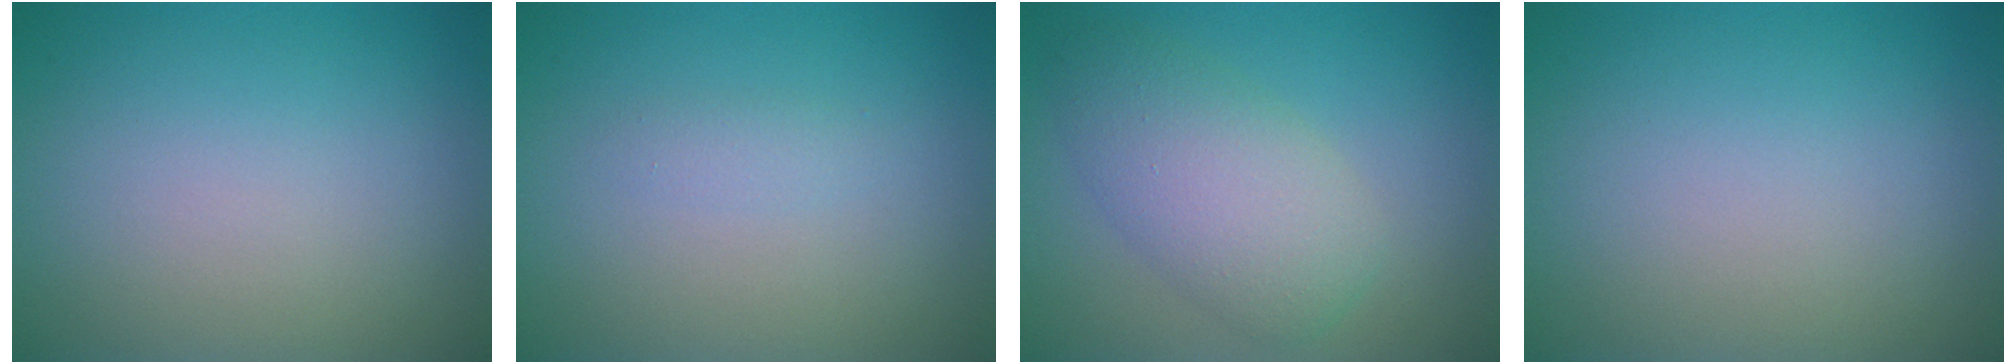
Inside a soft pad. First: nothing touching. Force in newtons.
{"total": 0.8, "press": 0.8, "slide": 0.1}
{"total": 5.1, "press": 5.1, "slide": 0.1}
{"total": 0.0}